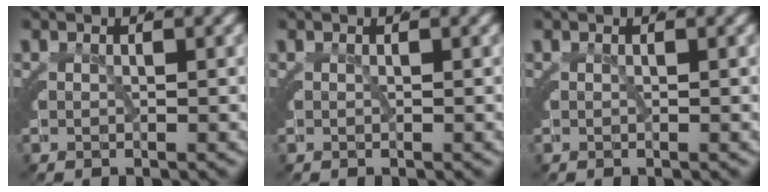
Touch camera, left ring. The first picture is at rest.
{"total": 0.0}
{"total": 0.0}